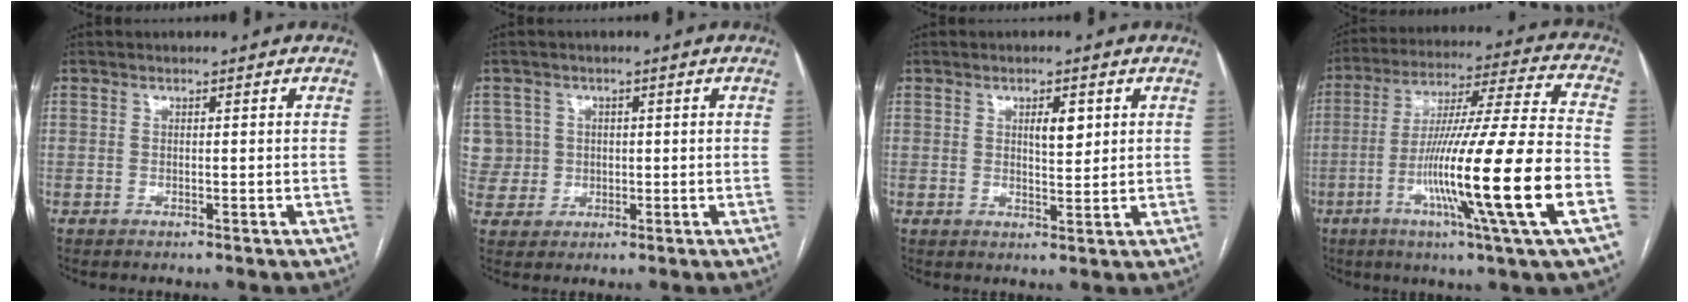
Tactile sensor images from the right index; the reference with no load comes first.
{"total": 5.6, "force": [1.1, 5.4, -0.2], "torque": [0.013, 0.020, 0.028]}
{"total": 3.3, "force": [1.2, 1.1, 2.9], "torque": [-0.044, -0.001, 0.021]}
{"total": 21.9, "force": [-6.9, -1.2, 20.8], "torque": [-0.360, -0.023, -0.128]}